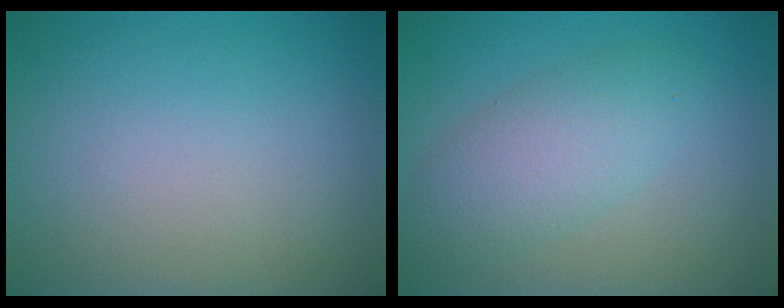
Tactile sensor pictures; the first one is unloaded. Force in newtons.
{"total": 4.1, "press": 4.1, "slide": 0.2}